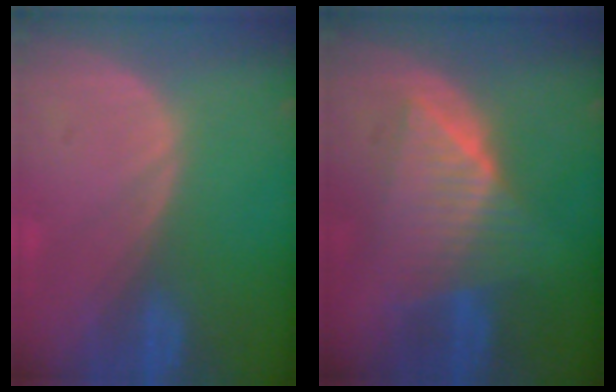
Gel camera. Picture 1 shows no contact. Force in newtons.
{"total": 7.4, "press": 7.4, "slide": 0.3}